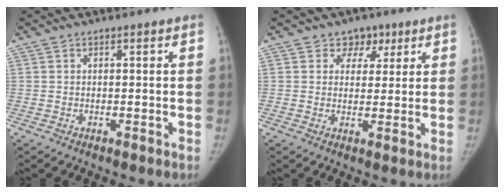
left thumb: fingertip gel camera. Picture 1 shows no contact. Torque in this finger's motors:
{"motor_torque": [-0.26, -0.36, -0.02, -0.01, -0.03]}